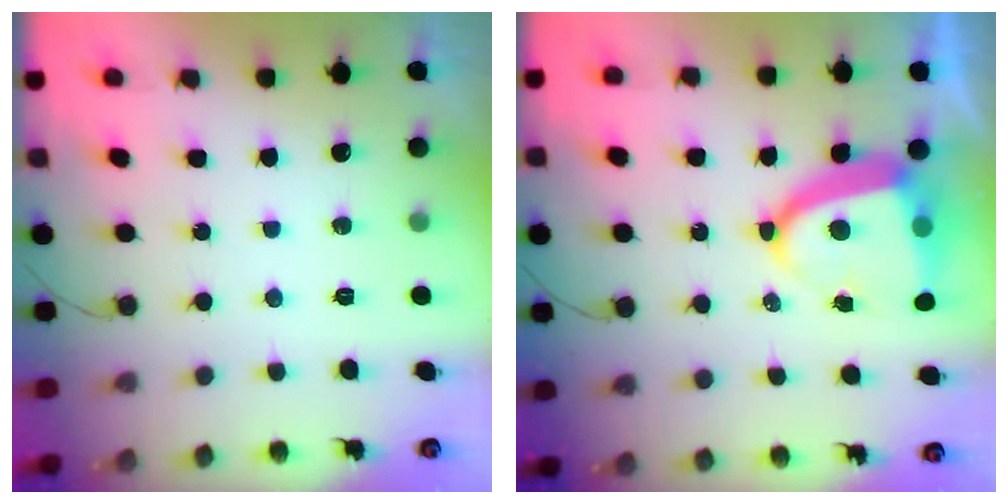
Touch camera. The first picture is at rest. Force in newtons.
{"total": 11.9, "press": 11.7, "slide": 1.9}